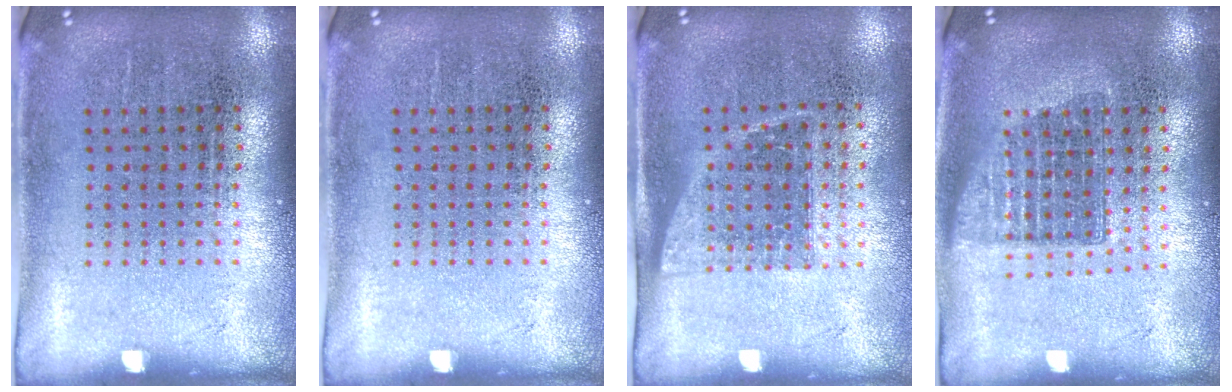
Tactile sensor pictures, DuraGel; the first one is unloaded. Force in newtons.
{"total": 0.0}
{"total": 1.2, "press": 0.9, "slide": 0.7}
{"total": 1.3, "press": 1.1, "slide": 0.8}